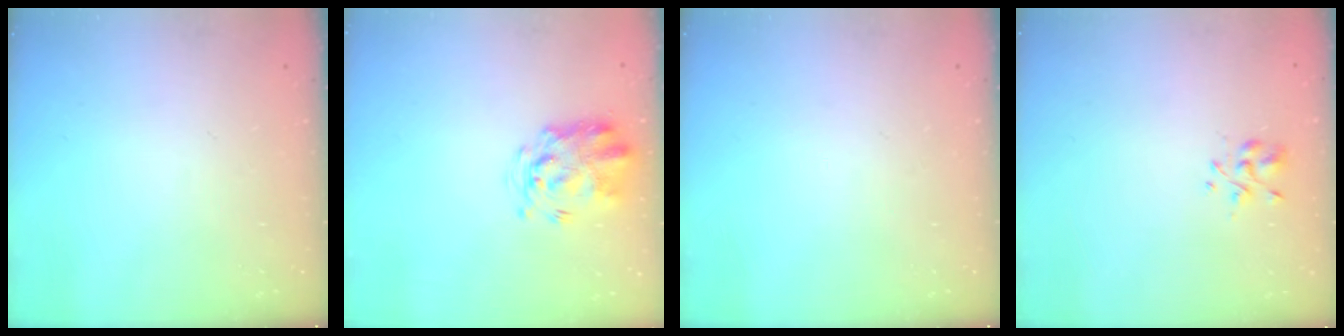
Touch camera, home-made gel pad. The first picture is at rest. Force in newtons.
{"total": 3.6, "press": 3.5, "slide": 0.6}
{"total": 0.0}
{"total": 2.1, "press": 2.0, "slide": 0.6}